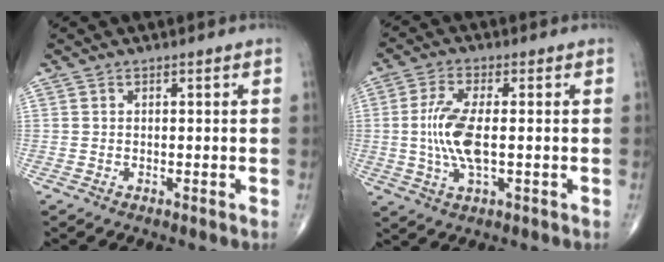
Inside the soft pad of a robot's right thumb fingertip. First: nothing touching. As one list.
[{"total": 9.0, "force": [-0.4, 3.2, 8.4], "torque": [-0.193, -0.003, -0.008]}]